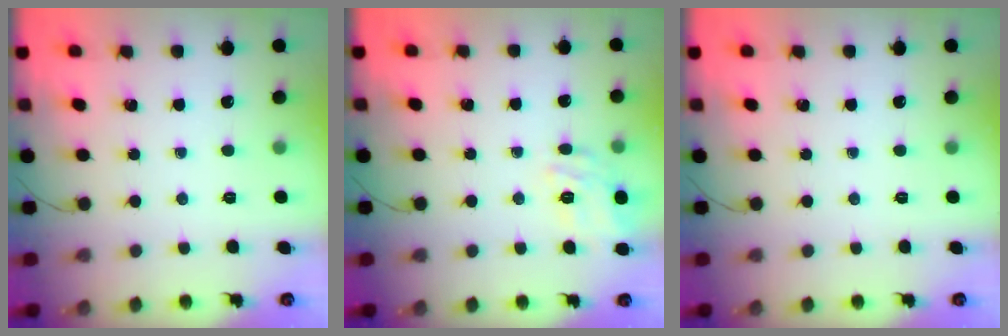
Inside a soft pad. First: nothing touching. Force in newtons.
{"total": 8.5, "press": 8.5, "slide": 1.0}
{"total": 0.0}